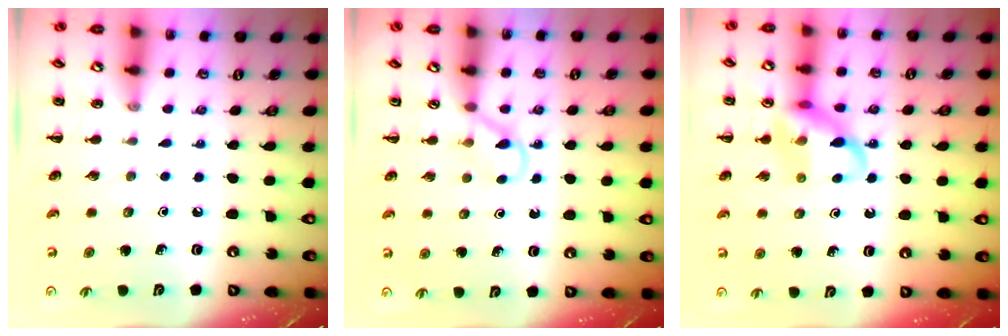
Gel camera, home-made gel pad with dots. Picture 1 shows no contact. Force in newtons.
{"total": 3.0, "press": 2.8, "slide": 1.1}
{"total": 12.5, "press": 12.4, "slide": 1.8}